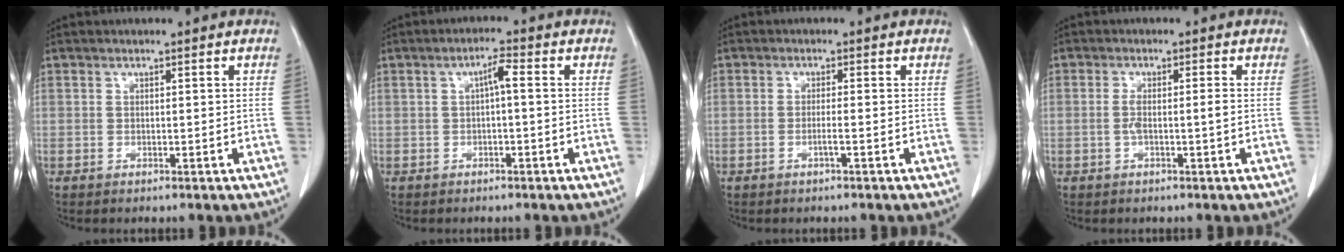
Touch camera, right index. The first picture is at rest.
{"total": 2.6, "force": [0.2, 0.3, 2.6], "torque": [-0.046, 0.008, 0.003]}
{"total": 1.3, "force": [-0.6, -0.3, 1.1], "torque": [-0.020, 0.000, -0.014]}
{"total": 2.3, "force": [-0.5, 0.0, 2.3], "torque": [-0.044, 0.002, -0.008]}